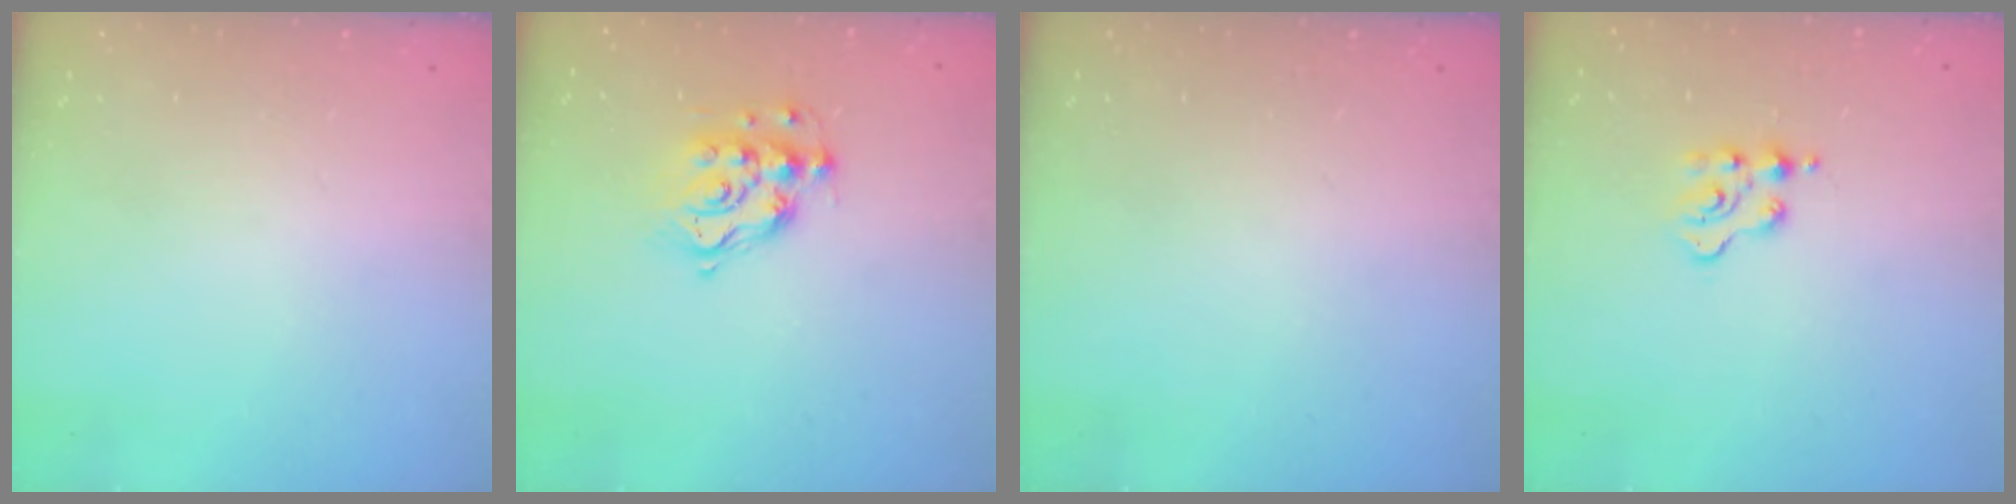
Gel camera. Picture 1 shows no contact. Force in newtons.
{"total": 10.7, "press": 10.7, "slide": 0.6}
{"total": 0.0}
{"total": 2.9, "press": 2.9, "slide": 0.5}